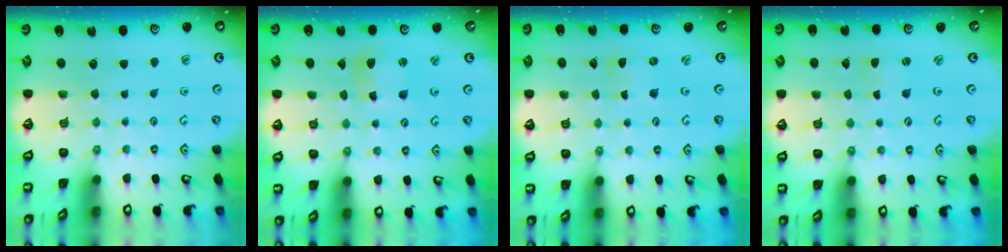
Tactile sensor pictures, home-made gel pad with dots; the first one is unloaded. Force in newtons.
{"total": 5.8, "press": 5.7, "slide": 0.5}
{"total": 0.0}
{"total": 1.1, "press": 1.0, "slide": 0.2}